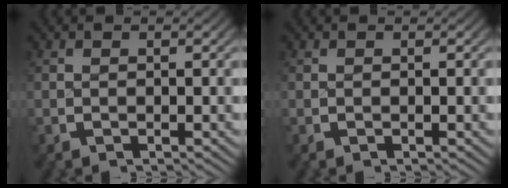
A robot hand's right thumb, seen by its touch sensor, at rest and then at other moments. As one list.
[{"total": 0.0}]